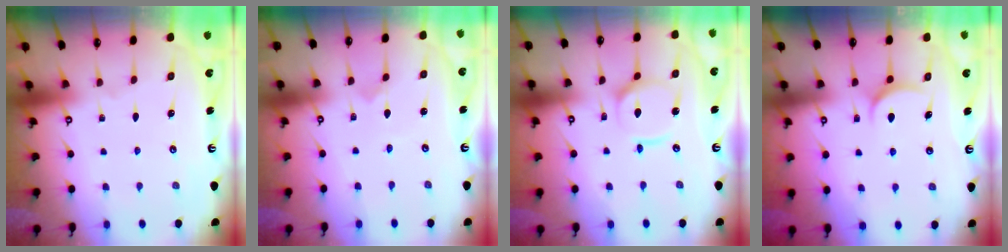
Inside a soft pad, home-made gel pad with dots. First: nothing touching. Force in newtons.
{"total": 0.0}
{"total": 10.4, "press": 10.4, "slide": 1.1}
{"total": 4.9, "press": 4.9, "slide": 0.1}